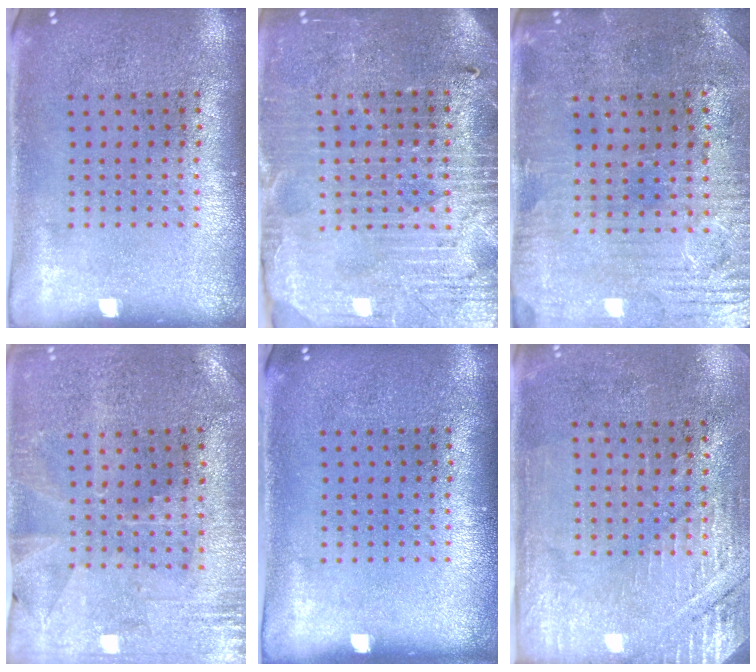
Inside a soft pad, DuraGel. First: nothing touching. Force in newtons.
{"total": 3.8, "press": 3.6, "slide": 1.3}
{"total": 1.3, "press": 1.2, "slide": 0.6}
{"total": 0.5, "press": 0.5, "slide": 0.3}
{"total": 0.0}
{"total": 2.8, "press": 2.7, "slide": 0.9}